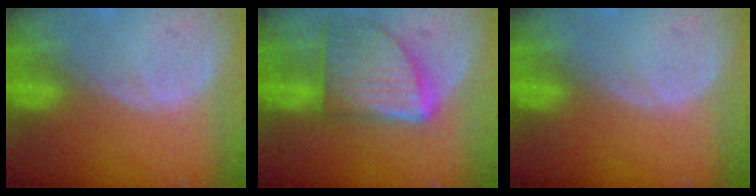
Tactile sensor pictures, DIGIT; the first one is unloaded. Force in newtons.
{"total": 9.3, "press": 9.3, "slide": 0.5}
{"total": 0.0}